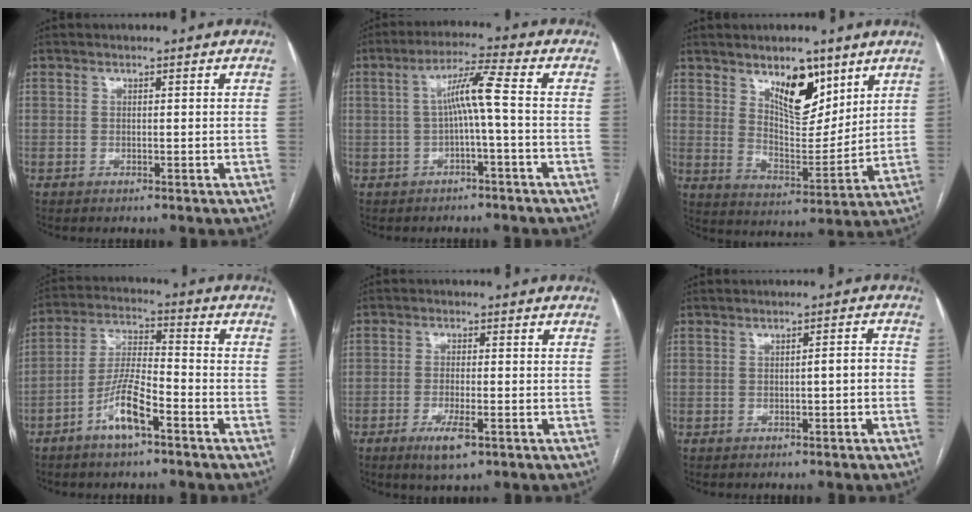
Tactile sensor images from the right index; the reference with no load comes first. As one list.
[{"total": 6.1, "force": [-0.4, -0.6, 6.0], "torque": [-0.108, 0.023, -0.004]}, {"total": 10.1, "force": [6.1, 4.1, 6.9], "torque": [-0.116, -0.007, 0.113]}, {"total": 8.7, "force": [-4.8, 1.7, 7.0], "torque": [-0.146, 0.004, -0.091]}, {"total": 5.0, "force": [-2.6, 1.1, 4.1], "torque": [-0.080, -0.007, -0.042]}, {"total": 2.1, "force": [-0.6, 0.3, 2.0], "torque": [-0.024, 0.005, -0.010]}]